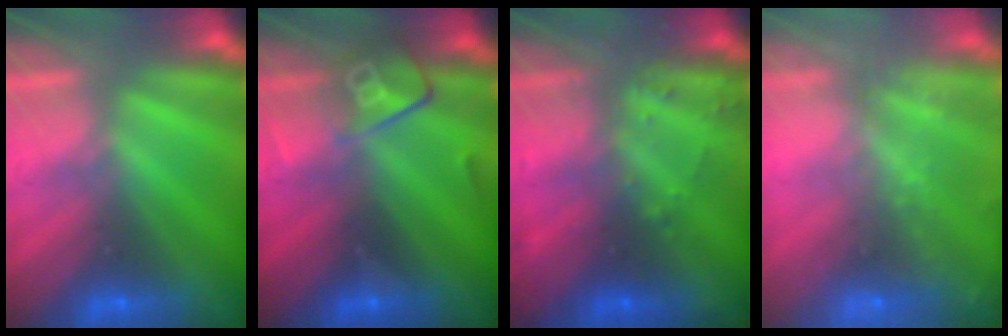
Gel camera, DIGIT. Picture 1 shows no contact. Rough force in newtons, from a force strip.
{"total": 2.8}
{"total": 3.3}
{"total": 8.2}